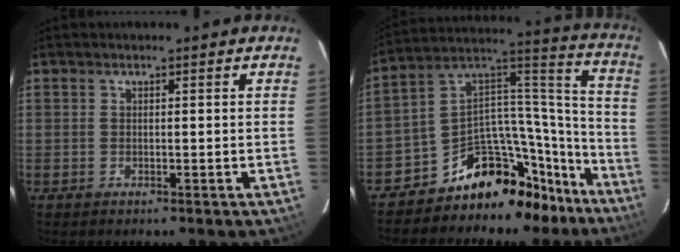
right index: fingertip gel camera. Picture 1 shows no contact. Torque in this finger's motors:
{"motor_torque": [1.27, -0.87, 0.21, -0.05]}